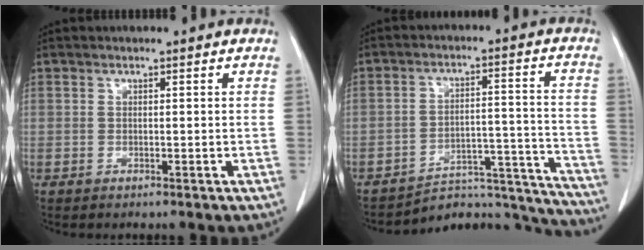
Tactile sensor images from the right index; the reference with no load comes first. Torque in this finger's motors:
{"motor_torque": [-1.49, -0.65, -1.05, -0.21]}